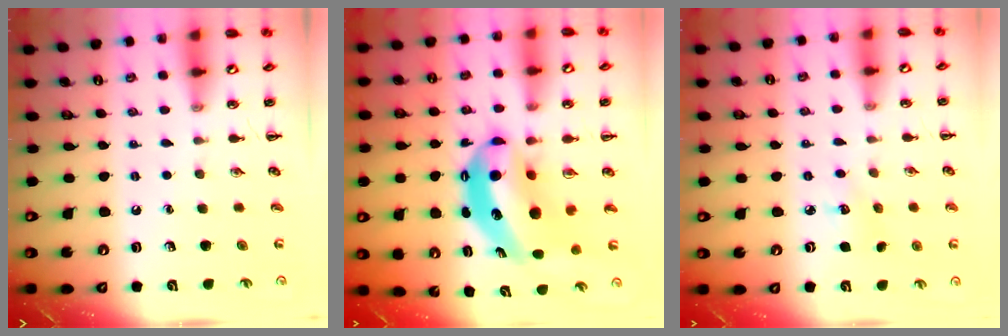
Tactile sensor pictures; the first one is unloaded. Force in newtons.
{"total": 9.8, "press": 9.5, "slide": 2.4}
{"total": 5.2, "press": 5.0, "slide": 1.4}